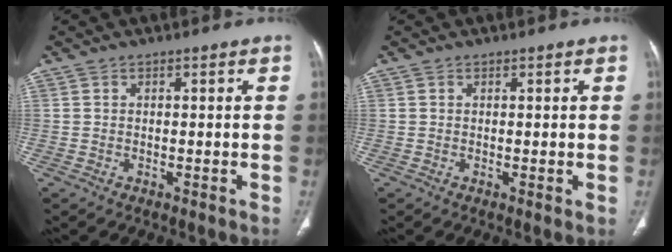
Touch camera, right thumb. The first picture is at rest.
{"total": 0.7, "force": [0.1, 0.1, 0.7], "torque": [-0.019, -0.005, 0.001]}